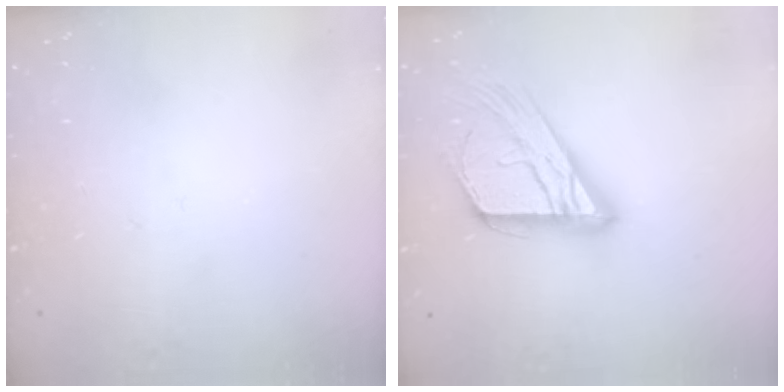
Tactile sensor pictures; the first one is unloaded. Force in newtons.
{"total": 18.7, "press": 18.6, "slide": 1.8}